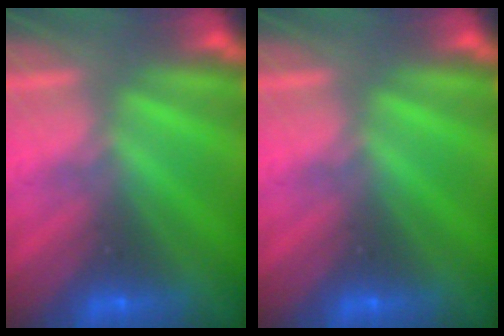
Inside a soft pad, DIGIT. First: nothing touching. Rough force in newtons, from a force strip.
{"total": 0.0}